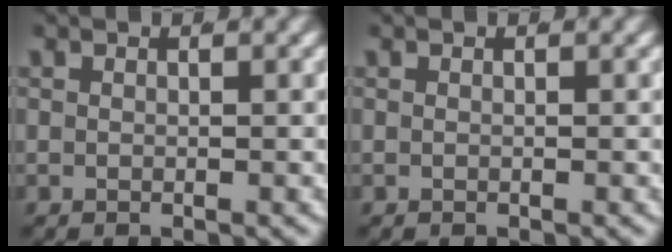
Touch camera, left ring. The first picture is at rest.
{"total": 0.0}